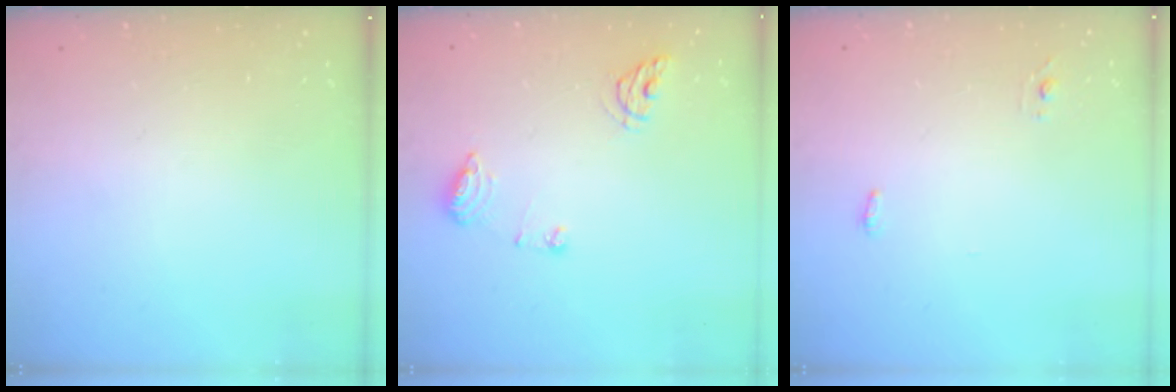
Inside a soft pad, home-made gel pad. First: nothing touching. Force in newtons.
{"total": 8.9, "press": 8.8, "slide": 1.1}
{"total": 7.6, "press": 3.8, "slide": 6.6}